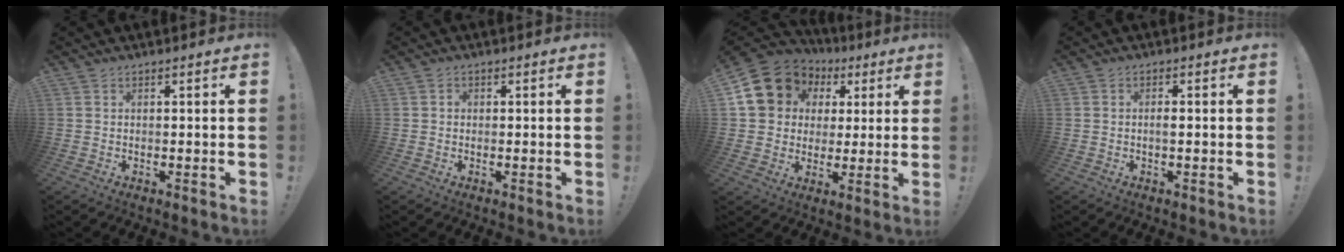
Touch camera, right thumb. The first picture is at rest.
{"total": 0.9, "force": [-0.3, 0.8, 0.3], "torque": [-0.003, 0.002, -0.005]}
{"total": 14.8, "force": [5.1, 12.7, 5.8], "torque": [-0.093, -0.014, 0.117]}
{"total": 1.6, "force": [-0.3, 0.4, 1.6], "torque": [-0.020, 0.001, -0.008]}